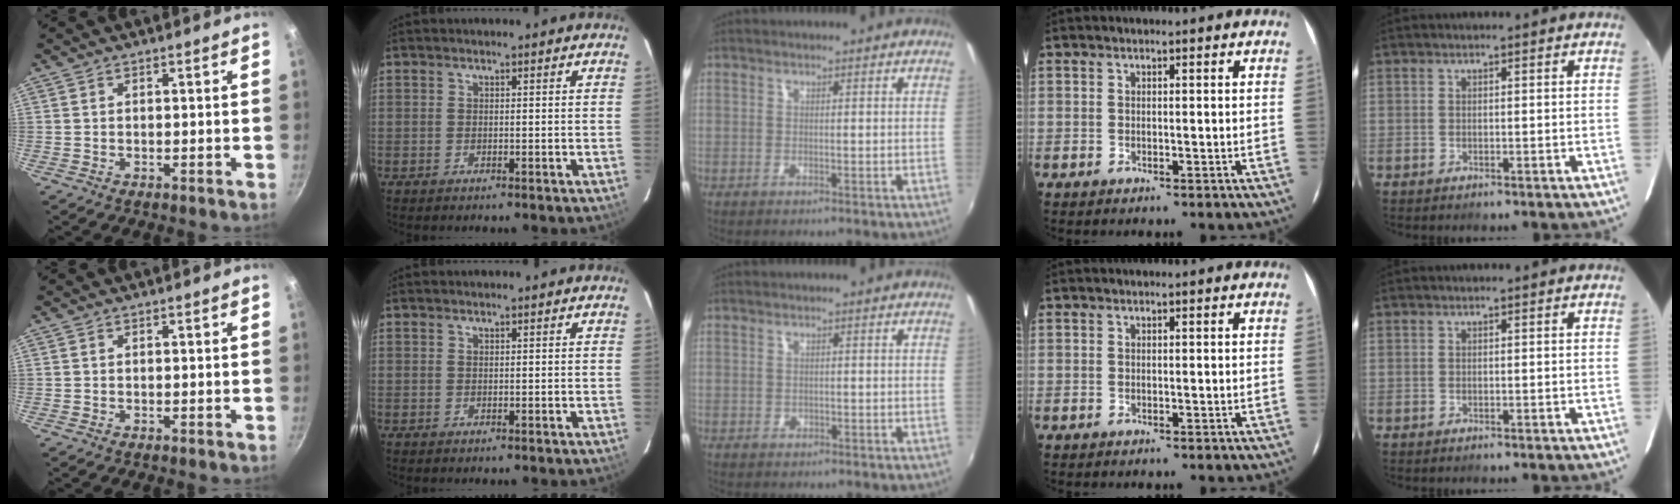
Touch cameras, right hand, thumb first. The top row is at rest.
{"middle": {"total": 0.8, "force": [-0.4, 0.7, 0.1], "torque": [0.000, -0.002, -0.004]}}